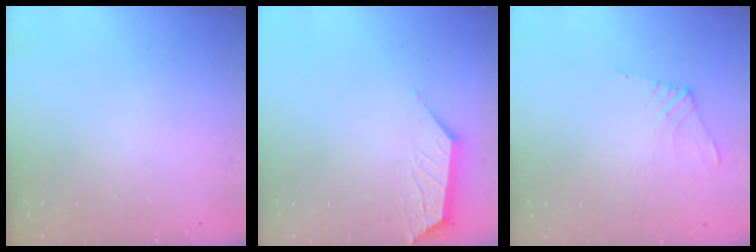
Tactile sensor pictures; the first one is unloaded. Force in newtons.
{"total": 2.9, "press": 2.9, "slide": 0.5}
{"total": 3.0, "press": 3.0, "slide": 0.4}